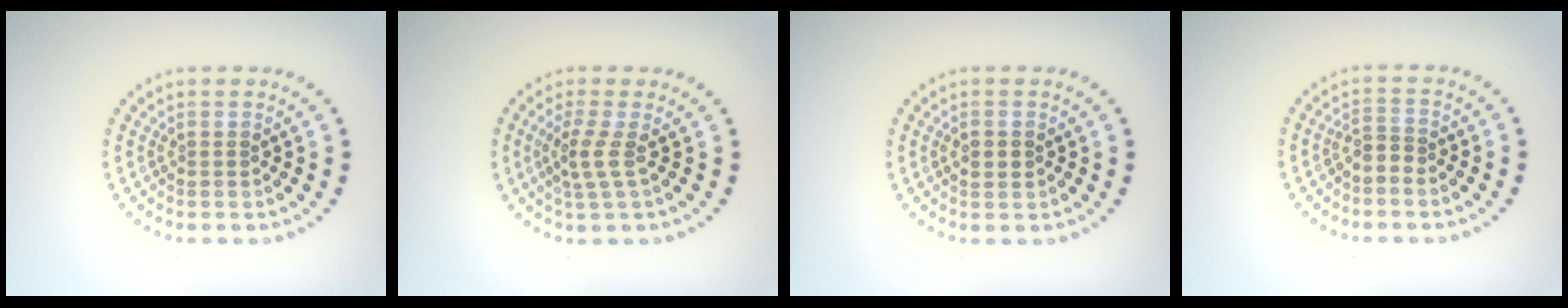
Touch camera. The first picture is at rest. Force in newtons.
{"total": 2.1, "press": 1.6, "slide": 1.5}
{"total": 1.1, "press": 1.1, "slide": 0.1}
{"total": 1.7, "press": 1.3, "slide": 1.2}